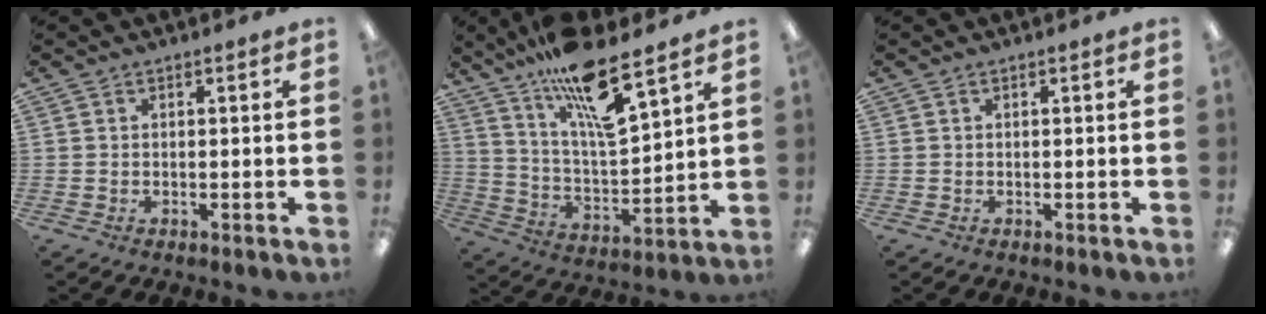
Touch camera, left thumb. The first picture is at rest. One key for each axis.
{"total": 15.9, "fx": 12.1, "fy": 2.8, "fz": 9.9, "tx": -0.173, "ty": -0.079, "tz": 0.200}
{"total": 0.0}